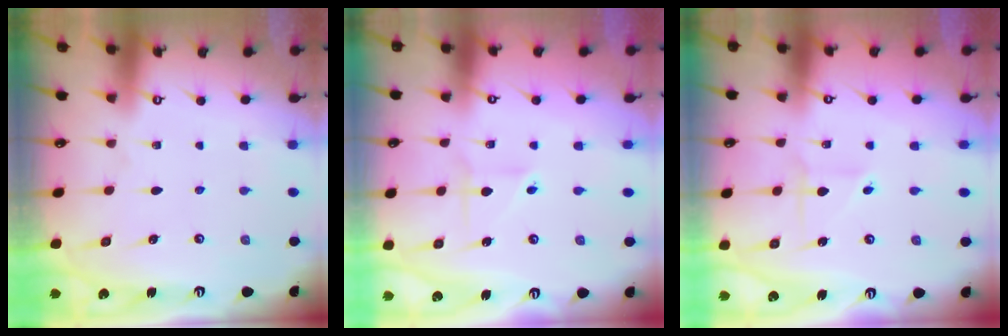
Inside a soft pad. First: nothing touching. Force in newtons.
{"total": 2.4, "press": 2.4, "slide": 0.7}
{"total": 2.0, "press": 2.0, "slide": 0.1}